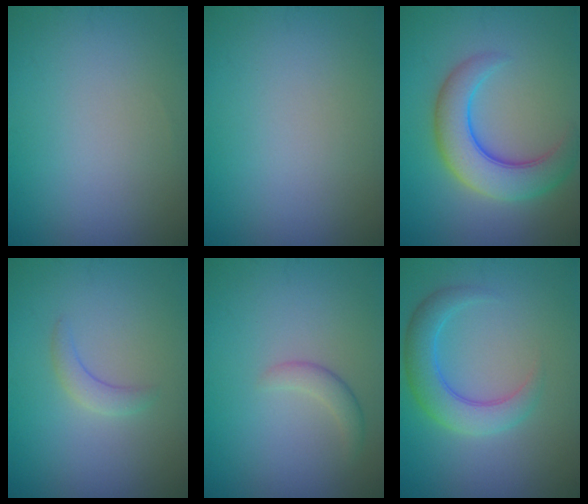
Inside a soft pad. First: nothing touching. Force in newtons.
{"total": 0.0}
{"total": 6.7, "press": 6.7, "slide": 0.3}
{"total": 1.6, "press": 1.6, "slide": 0.2}
{"total": 1.6, "press": 1.6, "slide": 0.0}
{"total": 4.2, "press": 4.2, "slide": 0.1}